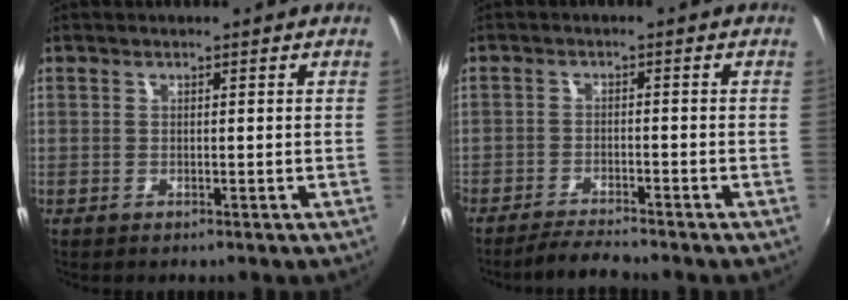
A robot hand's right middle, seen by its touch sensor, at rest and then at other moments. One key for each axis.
{"total": 5.0, "fx": -4.7, "fy": 0.3, "fz": 1.7, "tx": -0.053, "ty": -0.009, "tz": -0.082}